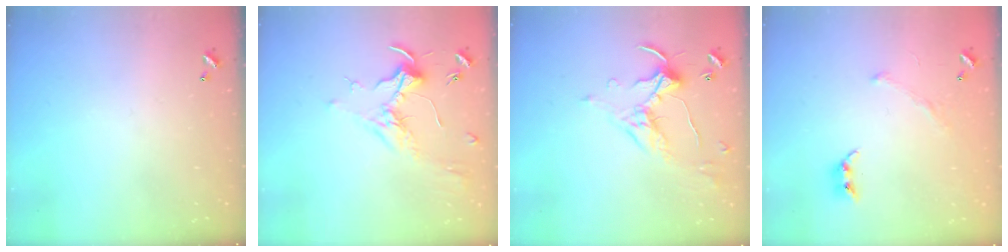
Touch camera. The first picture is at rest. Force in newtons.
{"total": 1.8, "press": 1.6, "slide": 0.8}
{"total": 1.7, "press": 1.5, "slide": 0.8}
{"total": 3.6, "press": 3.5, "slide": 0.9}